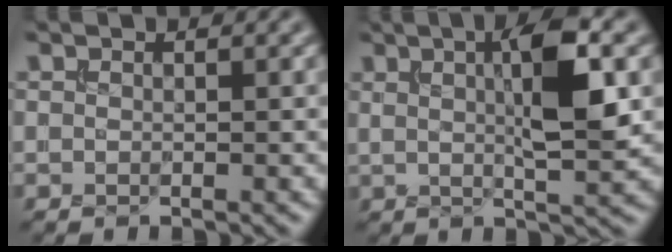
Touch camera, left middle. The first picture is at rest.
{"total": 6.9, "force": [1.6, 1.5, 6.6], "torque": [-0.100, 0.006, 0.025]}